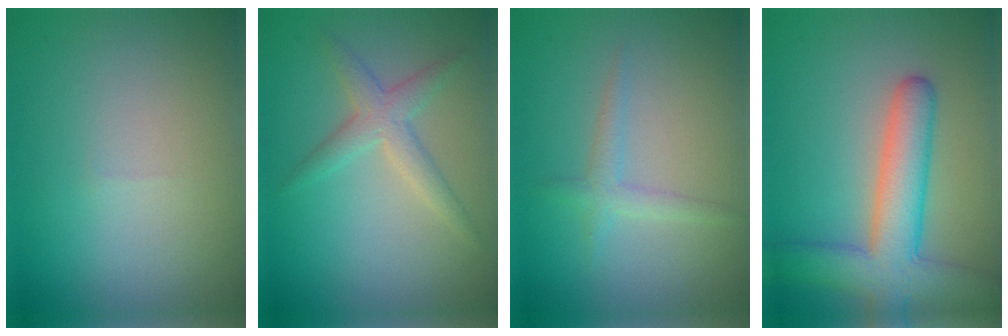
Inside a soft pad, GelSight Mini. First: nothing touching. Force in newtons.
{"total": 1.7, "press": 1.7, "slide": 0.2}
{"total": 1.6, "press": 1.6, "slide": 0.1}
{"total": 6.9, "press": 6.9, "slide": 0.4}